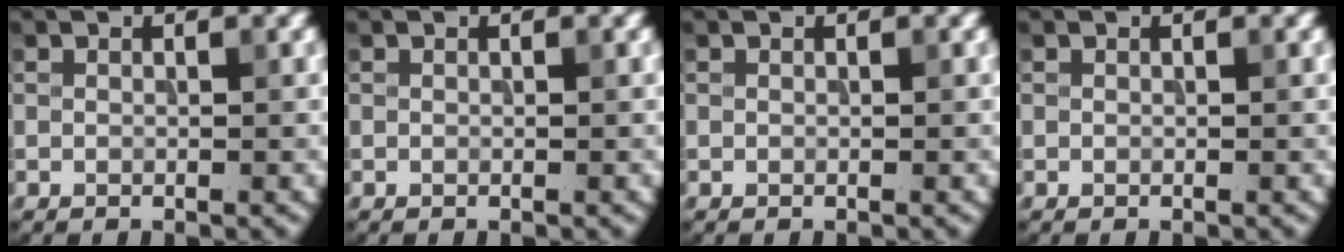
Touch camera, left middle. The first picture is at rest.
{"total": 0.0}
{"total": 0.0}
{"total": 0.0}